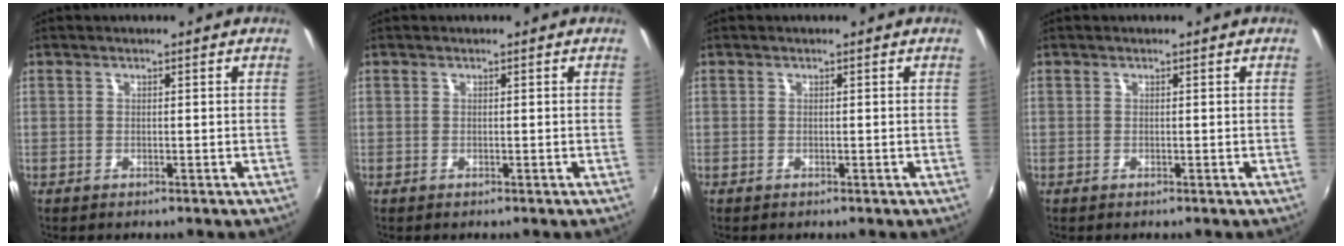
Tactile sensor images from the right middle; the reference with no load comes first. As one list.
[{"total": 0.0}, {"total": 0.0}, {"total": 0.0}]